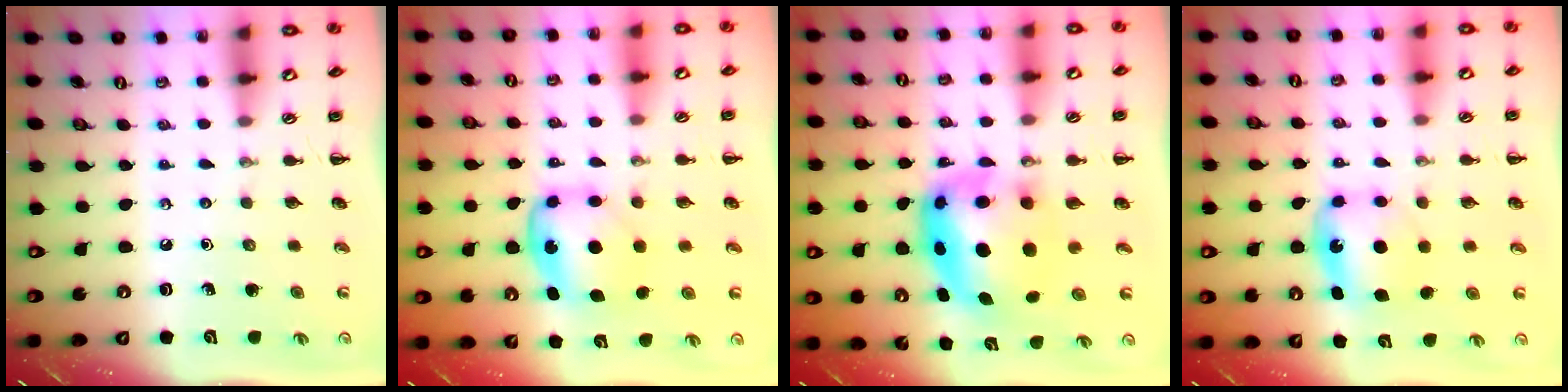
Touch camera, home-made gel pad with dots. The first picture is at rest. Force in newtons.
{"total": 6.1, "press": 6.1, "slide": 0.3}
{"total": 9.0, "press": 8.7, "slide": 2.1}
{"total": 6.4, "press": 6.3, "slide": 0.9}